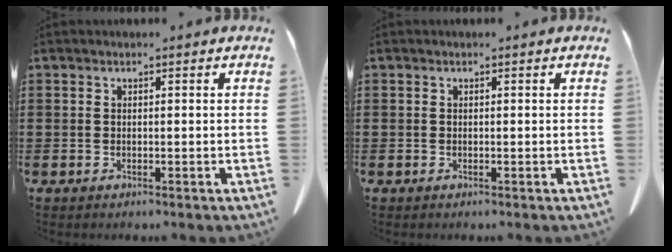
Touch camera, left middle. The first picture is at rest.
{"total": 0.0}